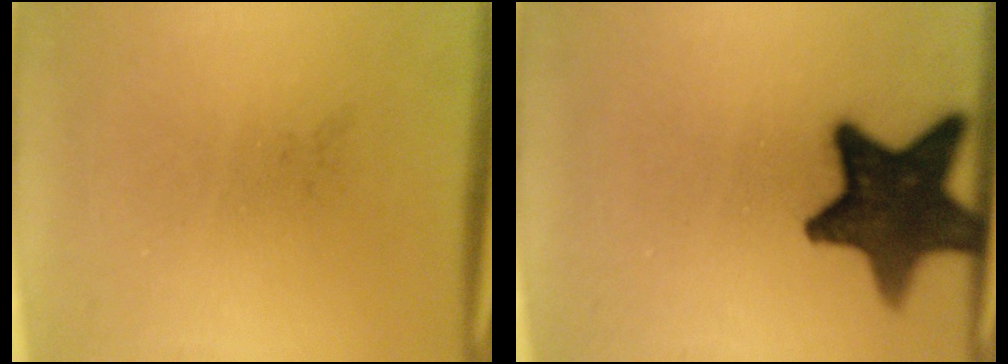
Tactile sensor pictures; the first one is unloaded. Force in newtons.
{"total": 14.6}